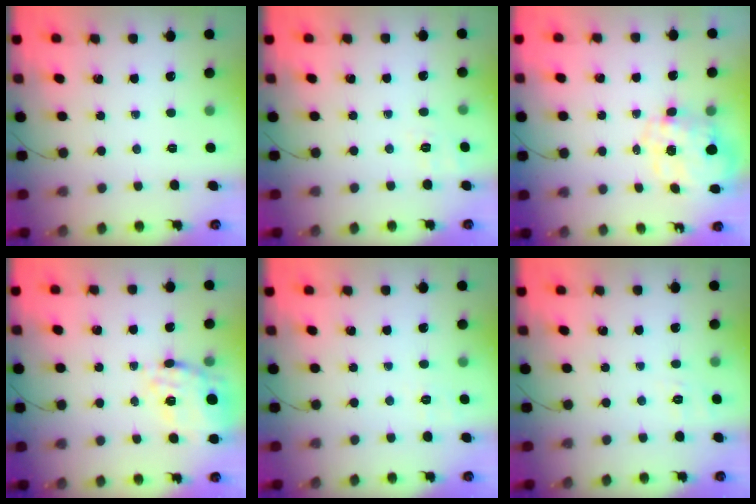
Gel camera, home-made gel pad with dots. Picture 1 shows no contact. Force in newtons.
{"total": 2.5, "press": 1.1, "slide": 2.2}
{"total": 10.7, "press": 10.5, "slide": 1.6}
{"total": 12.3, "press": 11.9, "slide": 3.0}
{"total": 2.0, "press": 0.8, "slide": 1.9}
{"total": 1.9, "press": 0.3, "slide": 1.9}